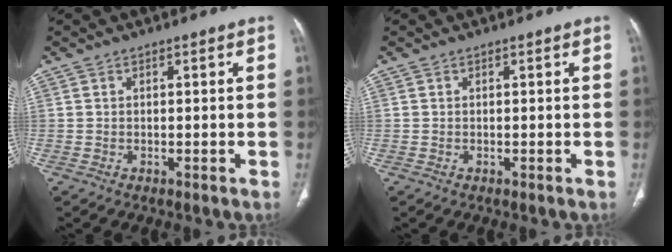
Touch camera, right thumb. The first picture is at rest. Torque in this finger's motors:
{"motor_torque": [-0.28, 0.02, 0.09, -0.03, 0.00]}